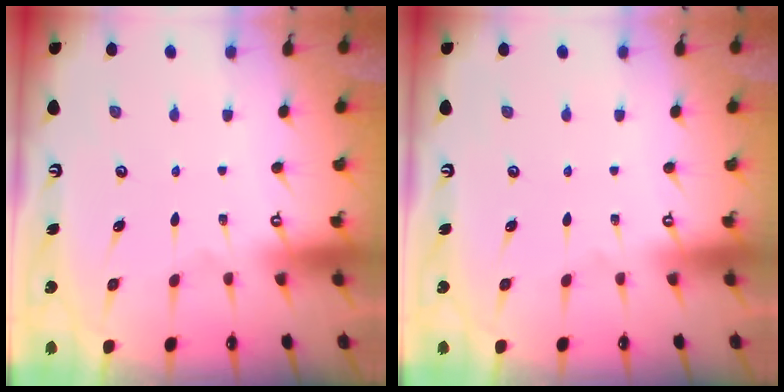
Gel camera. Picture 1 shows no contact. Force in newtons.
{"total": 0.0}